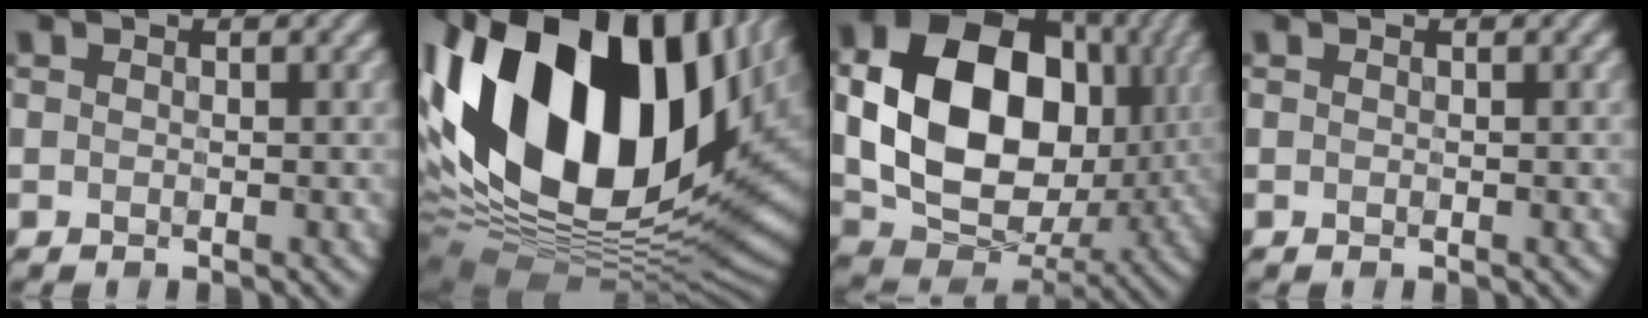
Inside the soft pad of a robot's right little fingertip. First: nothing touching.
{"total": 21.2, "force": [5.4, 13.0, 15.8], "torque": [-0.322, 0.004, 0.102]}
{"total": 16.3, "force": [1.4, 12.1, 10.7], "torque": [-0.211, -0.013, 0.028]}
{"total": 0.0}